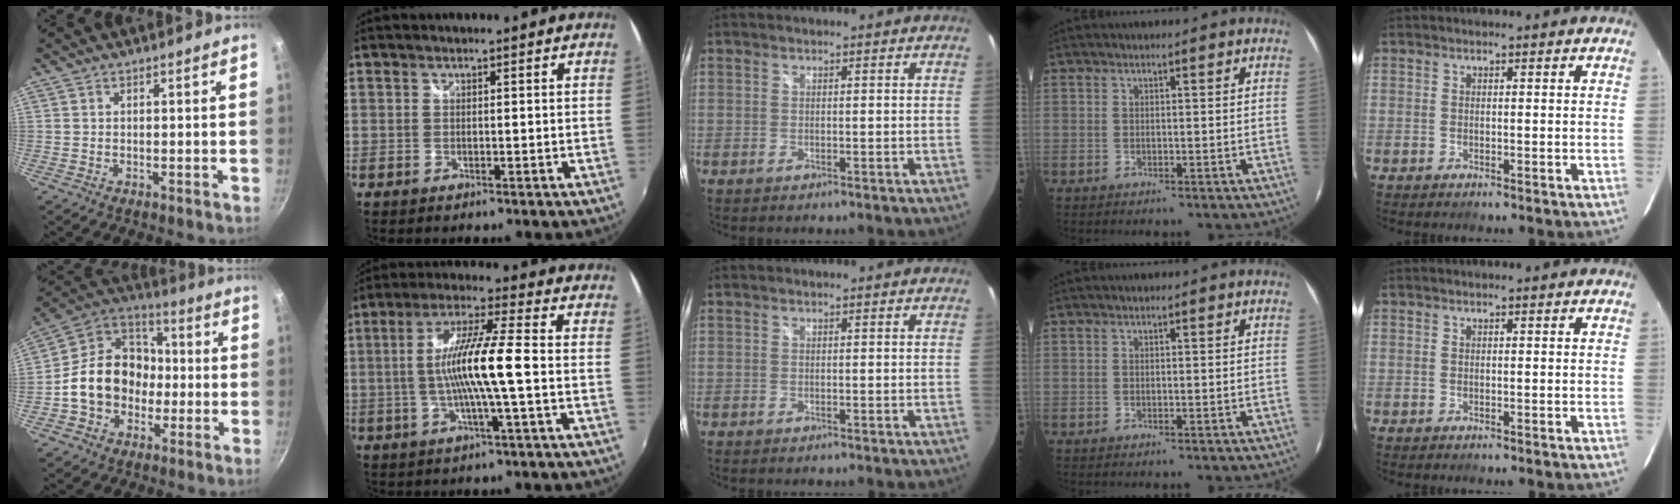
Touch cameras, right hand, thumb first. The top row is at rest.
{"thumb": {"total": 19.8, "force": [-2.4, 16.1, 11.2], "torque": [-0.165, 0.058, -0.043]}, "index": {"total": 11.6, "force": [-1.6, -0.2, 11.5], "torque": [-0.216, 0.005, -0.030]}}